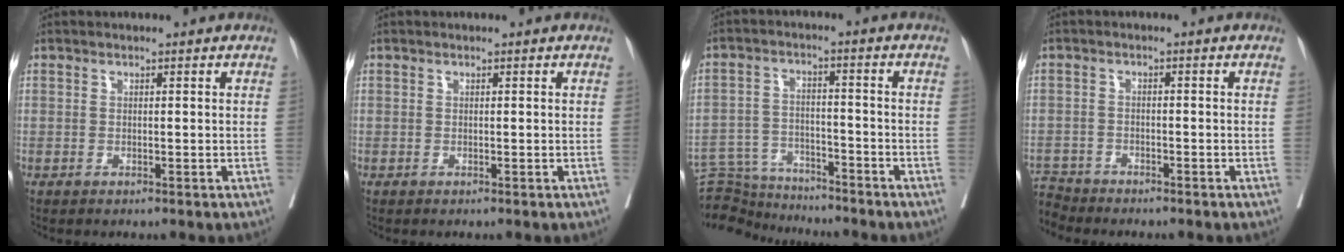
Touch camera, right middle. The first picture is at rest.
{"total": 0.0}
{"total": 10.0, "force": [-9.8, 1.6, 0.8], "torque": [-0.016, 0.021, -0.163]}
{"total": 4.3, "force": [-4.2, 0.6, -0.5], "torque": [0.009, -0.005, -0.078]}